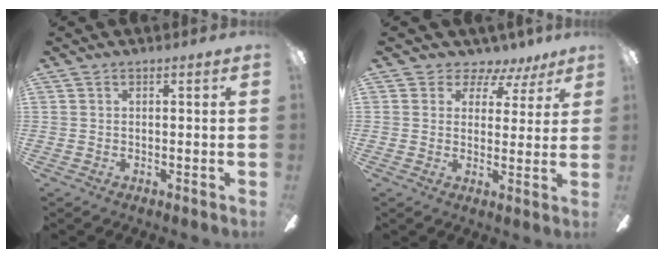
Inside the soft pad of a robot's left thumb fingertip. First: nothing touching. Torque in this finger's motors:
{"motor_torque": [-0.03, 0.05, -0.37, -0.13, -0.02]}